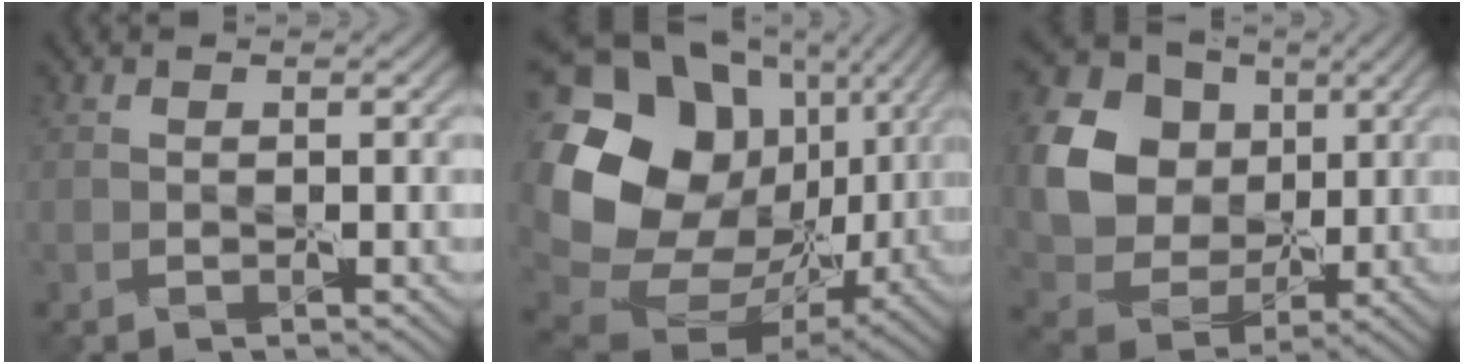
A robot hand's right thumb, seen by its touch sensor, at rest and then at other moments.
{"total": 18.8, "force": [5.3, 14.7, 10.4], "torque": [-0.244, 0.000, 0.118]}
{"total": 11.5, "force": [2.9, 9.8, 5.3], "torque": [-0.159, 0.018, 0.068]}